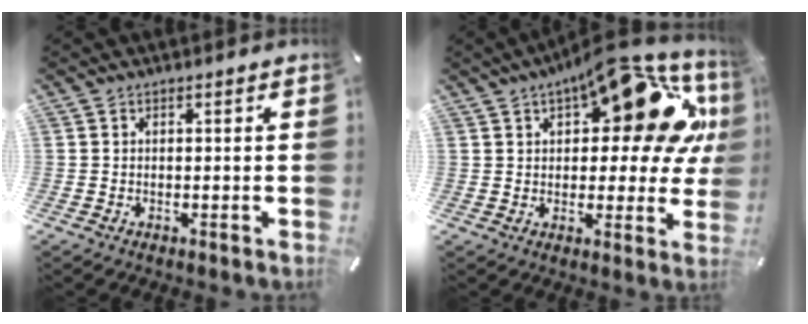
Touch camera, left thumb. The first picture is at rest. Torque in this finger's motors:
{"motor_torque": [1.17, 1.11, 2.20, -0.57, 0.23]}